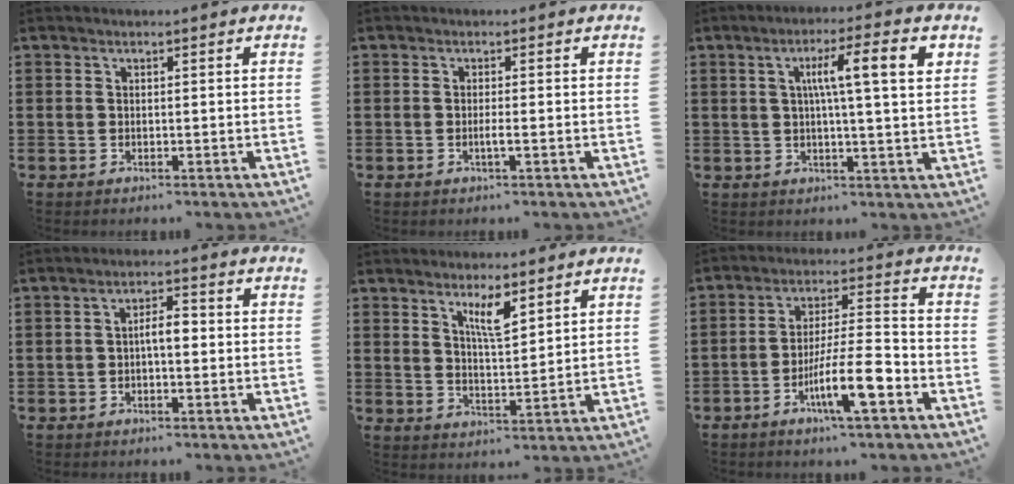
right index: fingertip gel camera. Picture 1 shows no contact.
{"total": 1.4, "force": [-0.6, 0.0, 1.3], "torque": [-0.023, -0.002, -0.011]}
{"total": 9.2, "force": [2.5, 1.1, 8.8], "torque": [-0.163, 0.003, 0.033]}
{"total": 3.2, "force": [-0.3, 1.0, 3.0], "torque": [-0.056, 0.007, -0.008]}
{"total": 5.2, "force": [3.3, 1.2, 3.9], "torque": [-0.069, -0.003, 0.054]}
{"total": 10.8, "force": [-4.8, 2.5, 9.4], "torque": [-0.177, 0.002, -0.089]}